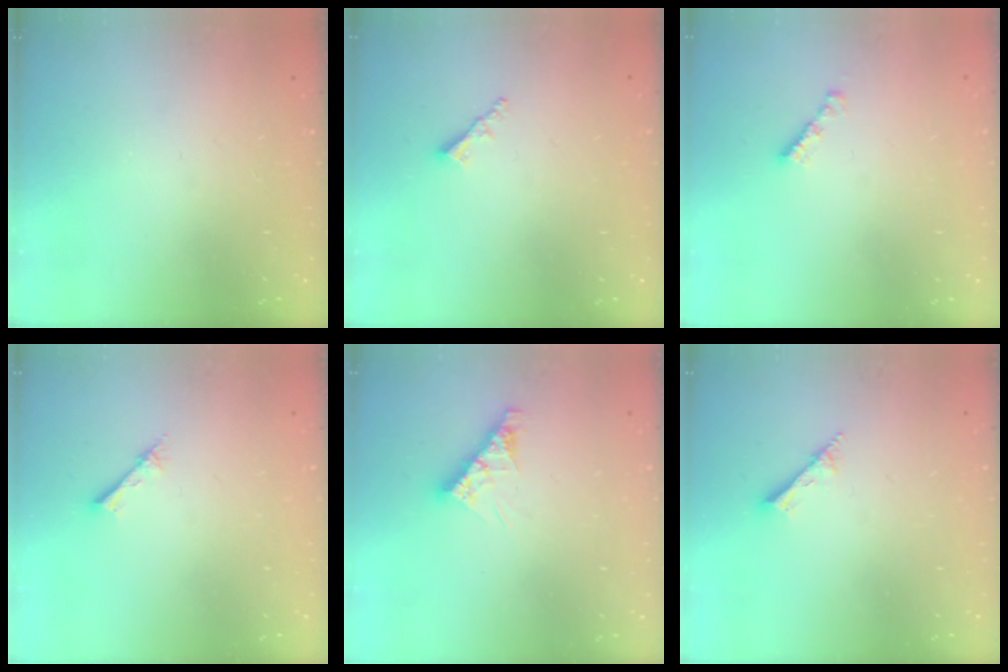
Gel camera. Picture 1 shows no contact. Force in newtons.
{"total": 2.3, "press": 2.2, "slide": 0.6}
{"total": 2.3, "press": 2.3, "slide": 0.2}
{"total": 2.3, "press": 2.3, "slide": 0.3}
{"total": 8.0, "press": 8.0, "slide": 0.7}
{"total": 2.0, "press": 2.0, "slide": 0.1}